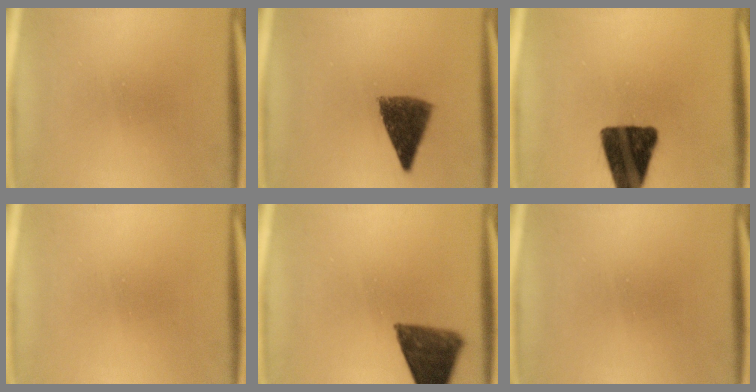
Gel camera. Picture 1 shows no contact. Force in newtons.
{"total": 6.4}
{"total": 15.6}
{"total": 0.0}
{"total": 10.0}
{"total": 0.0}